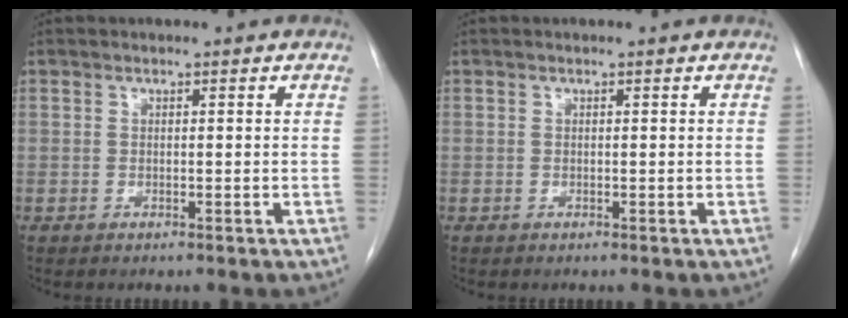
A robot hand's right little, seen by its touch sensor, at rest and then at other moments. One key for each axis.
{"total": 0.0}